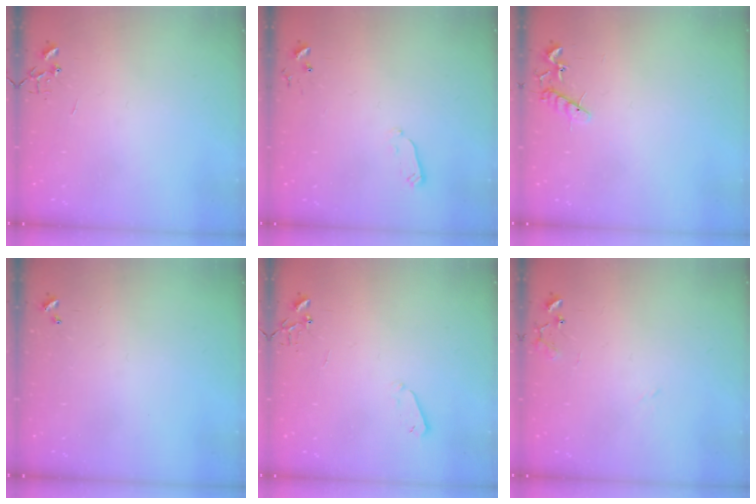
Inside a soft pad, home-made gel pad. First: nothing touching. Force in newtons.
{"total": 2.9, "press": 2.9, "slide": 0.4}
{"total": 10.4, "press": 10.3, "slide": 0.9}
{"total": 0.0}
{"total": 3.3, "press": 3.2, "slide": 0.7}
{"total": 9.5, "press": 9.5, "slide": 0.7}